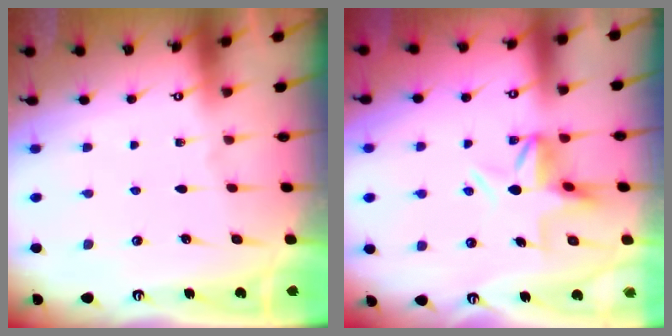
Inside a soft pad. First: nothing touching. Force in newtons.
{"total": 6.0, "press": 6.0, "slide": 0.4}